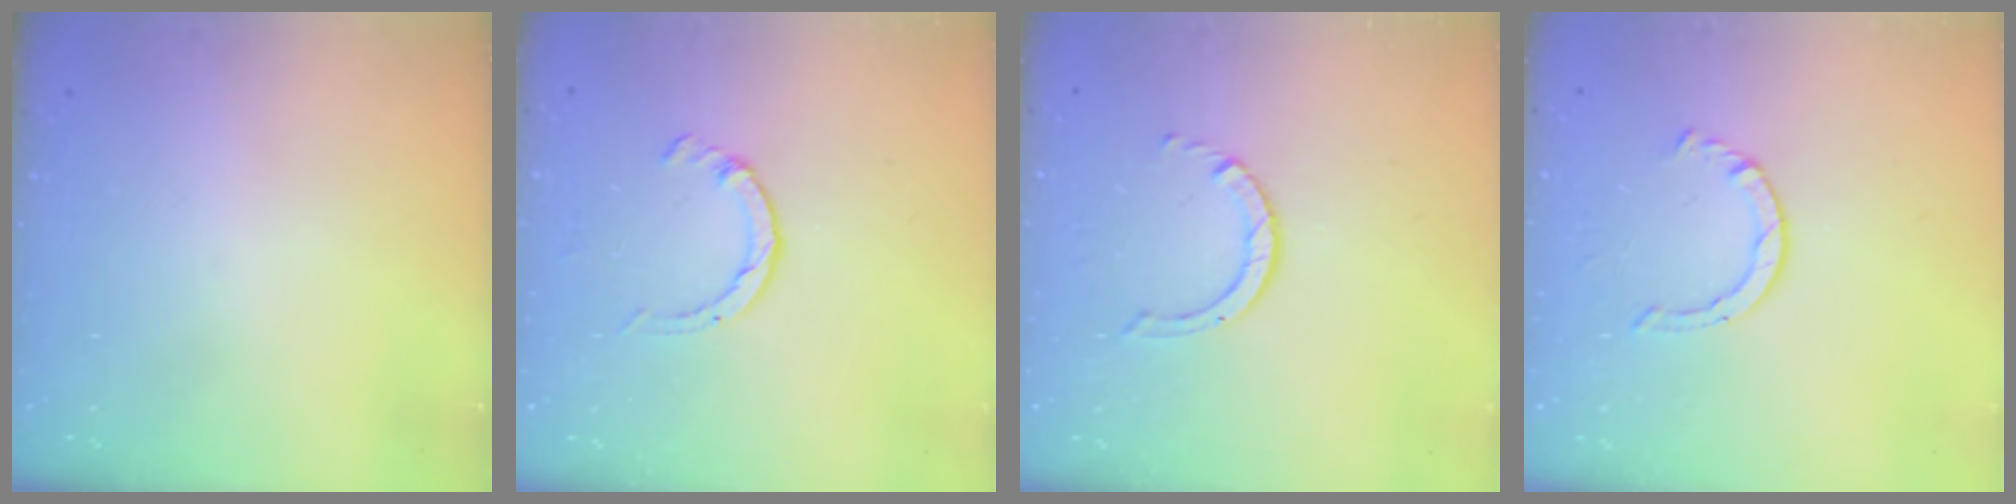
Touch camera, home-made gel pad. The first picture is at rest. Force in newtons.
{"total": 2.6, "press": 2.6, "slide": 0.4}
{"total": 1.4, "press": 1.4, "slide": 0.2}
{"total": 2.6, "press": 2.6, "slide": 0.3}